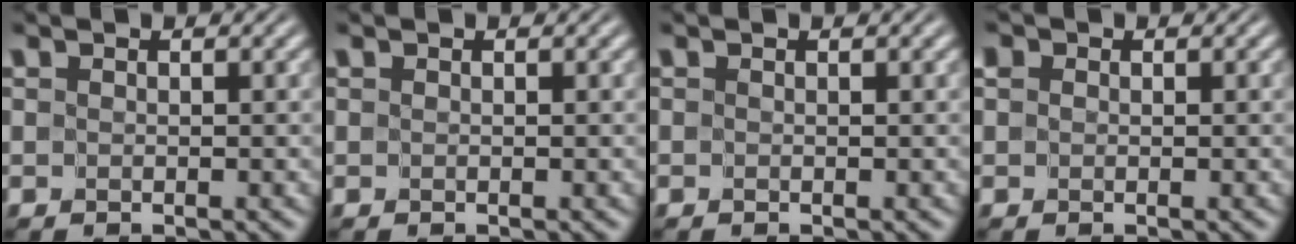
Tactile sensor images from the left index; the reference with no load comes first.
{"total": 0.0}
{"total": 0.0}
{"total": 1.3, "force": [0.3, 1.2, 0.5], "torque": [-0.001, 0.007, -0.007]}